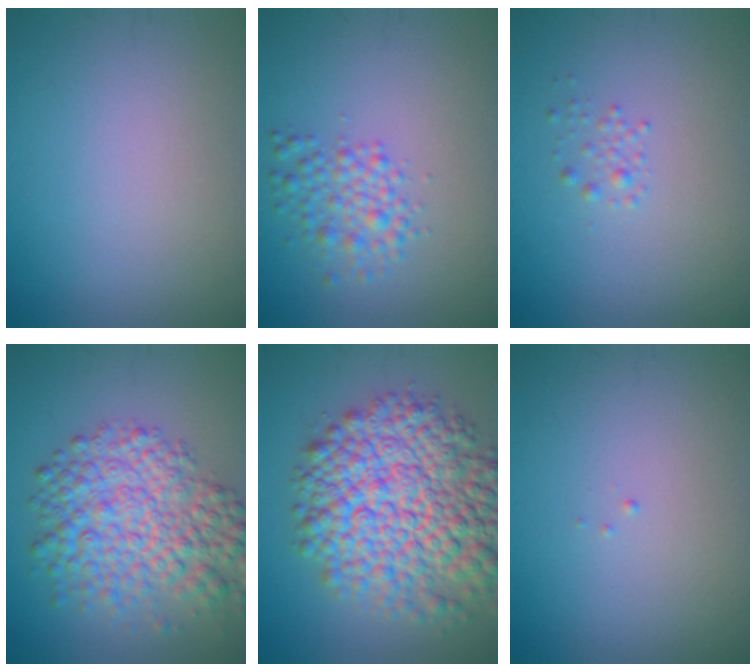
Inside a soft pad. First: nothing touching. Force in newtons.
{"total": 2.8, "press": 2.8, "slide": 0.0}
{"total": 0.9, "press": 0.9, "slide": 0.0}
{"total": 7.4, "press": 7.4, "slide": 0.2}
{"total": 12.0, "press": 12.0, "slide": 0.3}
{"total": 0.0}